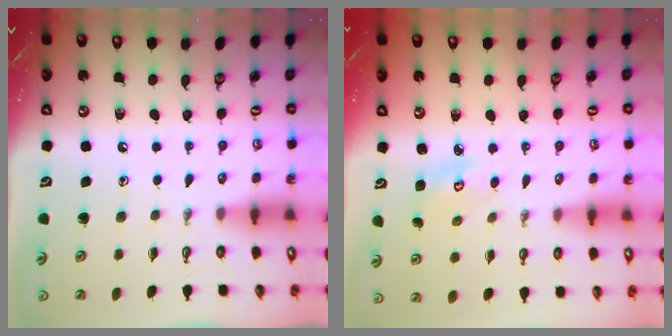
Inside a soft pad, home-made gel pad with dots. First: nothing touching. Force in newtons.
{"total": 3.0, "press": 3.0, "slide": 0.2}